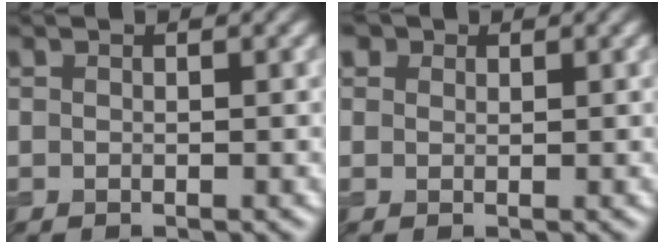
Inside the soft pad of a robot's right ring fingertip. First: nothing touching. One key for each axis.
{"total": 1.7, "fx": 1.1, "fy": 1.1, "fz": 0.5, "tx": -0.007, "ty": -0.002, "tz": 0.009}